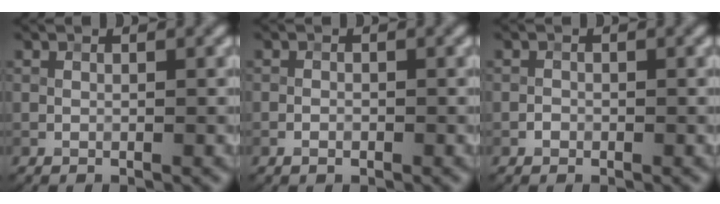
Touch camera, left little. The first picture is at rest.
{"total": 0.9, "force": [-0.5, 0.6, 0.5], "torque": [-0.006, 0.001, -0.009]}
{"total": 0.6, "force": [-0.4, 0.5, 0.2], "torque": [0.000, 0.001, -0.008]}